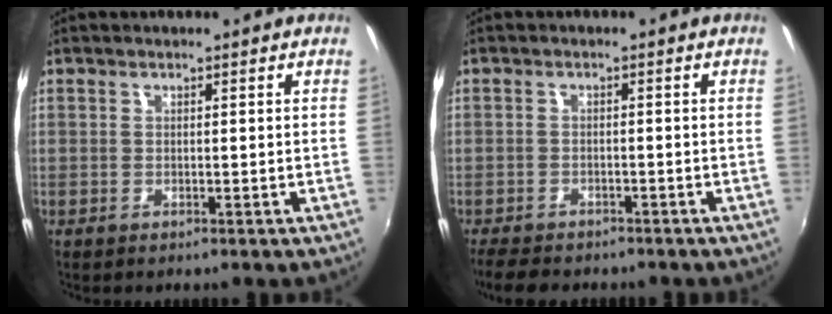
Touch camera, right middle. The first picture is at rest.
{"total": 6.0, "force": [-5.2, 2.2, 2.0], "torque": [-0.059, -0.016, -0.089]}